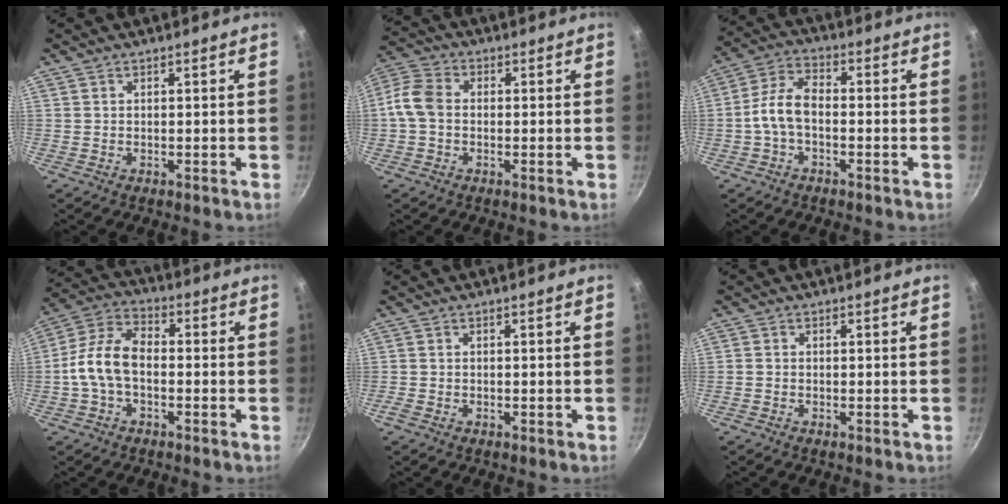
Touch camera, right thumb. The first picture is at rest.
{"total": 6.9, "force": [-0.6, 5.2, 4.6], "torque": [-0.086, 0.021, -0.030]}
{"total": 7.1, "force": [-1.8, 4.0, 5.6], "torque": [-0.110, 0.034, -0.044]}
{"total": 10.1, "force": [-1.7, 6.1, 7.8], "torque": [-0.142, 0.040, -0.048]}
{"total": 1.0, "force": [-0.5, 0.6, 0.5], "torque": [-0.012, 0.000, -0.014]}
{"total": 0.7, "force": [-0.4, 0.5, 0.2], "torque": [-0.006, 0.002, -0.011]}